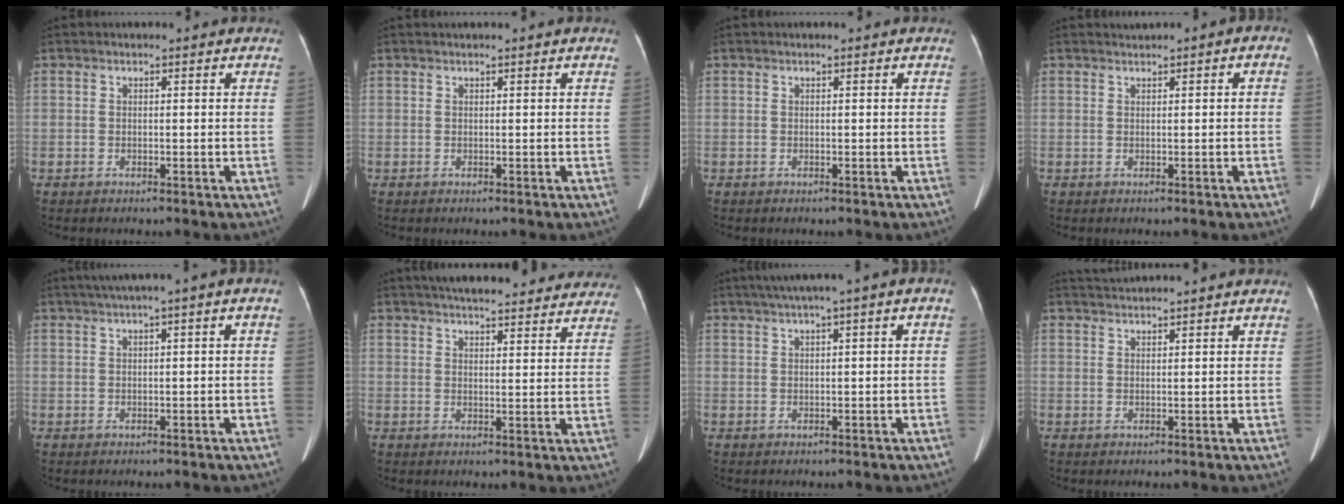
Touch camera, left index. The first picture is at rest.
{"total": 0.6, "force": [0.5, -0.1, 0.3], "torque": [-0.005, 0.009, 0.014]}
{"total": 0.0}
{"total": 1.2, "force": [0.4, 0.4, 1.0], "torque": [-0.015, 0.015, 0.008]}
{"total": 4.0, "force": [1.3, 0.2, 3.8], "torque": [-0.060, 0.025, 0.021]}
{"total": 20.1, "force": [17.8, 4.5, 8.2], "torque": [-0.112, 0.030, 0.216]}
{"total": 5.4, "force": [2.1, 0.3, 4.9], "torque": [-0.079, 0.030, 0.034]}
{"total": 2.1, "force": [1.9, -0.8, 0.1], "torque": [-0.006, 0.010, 0.047]}